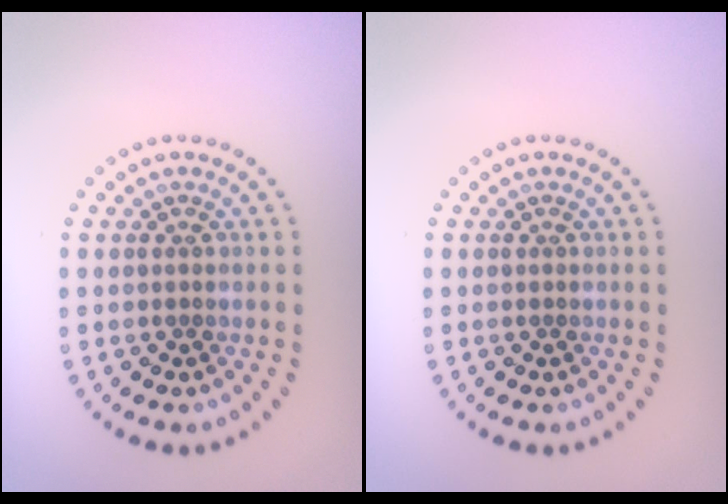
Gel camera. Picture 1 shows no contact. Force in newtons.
{"total": 0.0}